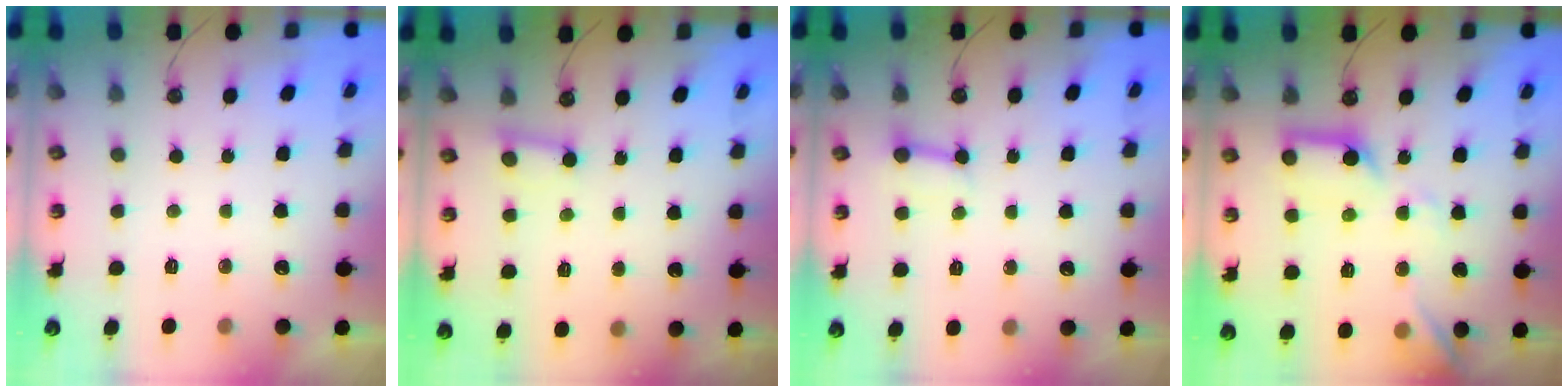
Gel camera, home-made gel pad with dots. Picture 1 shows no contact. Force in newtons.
{"total": 2.8, "press": 2.7, "slide": 0.6}
{"total": 2.9, "press": 2.9, "slide": 0.2}
{"total": 15.6, "press": 15.5, "slide": 1.5}